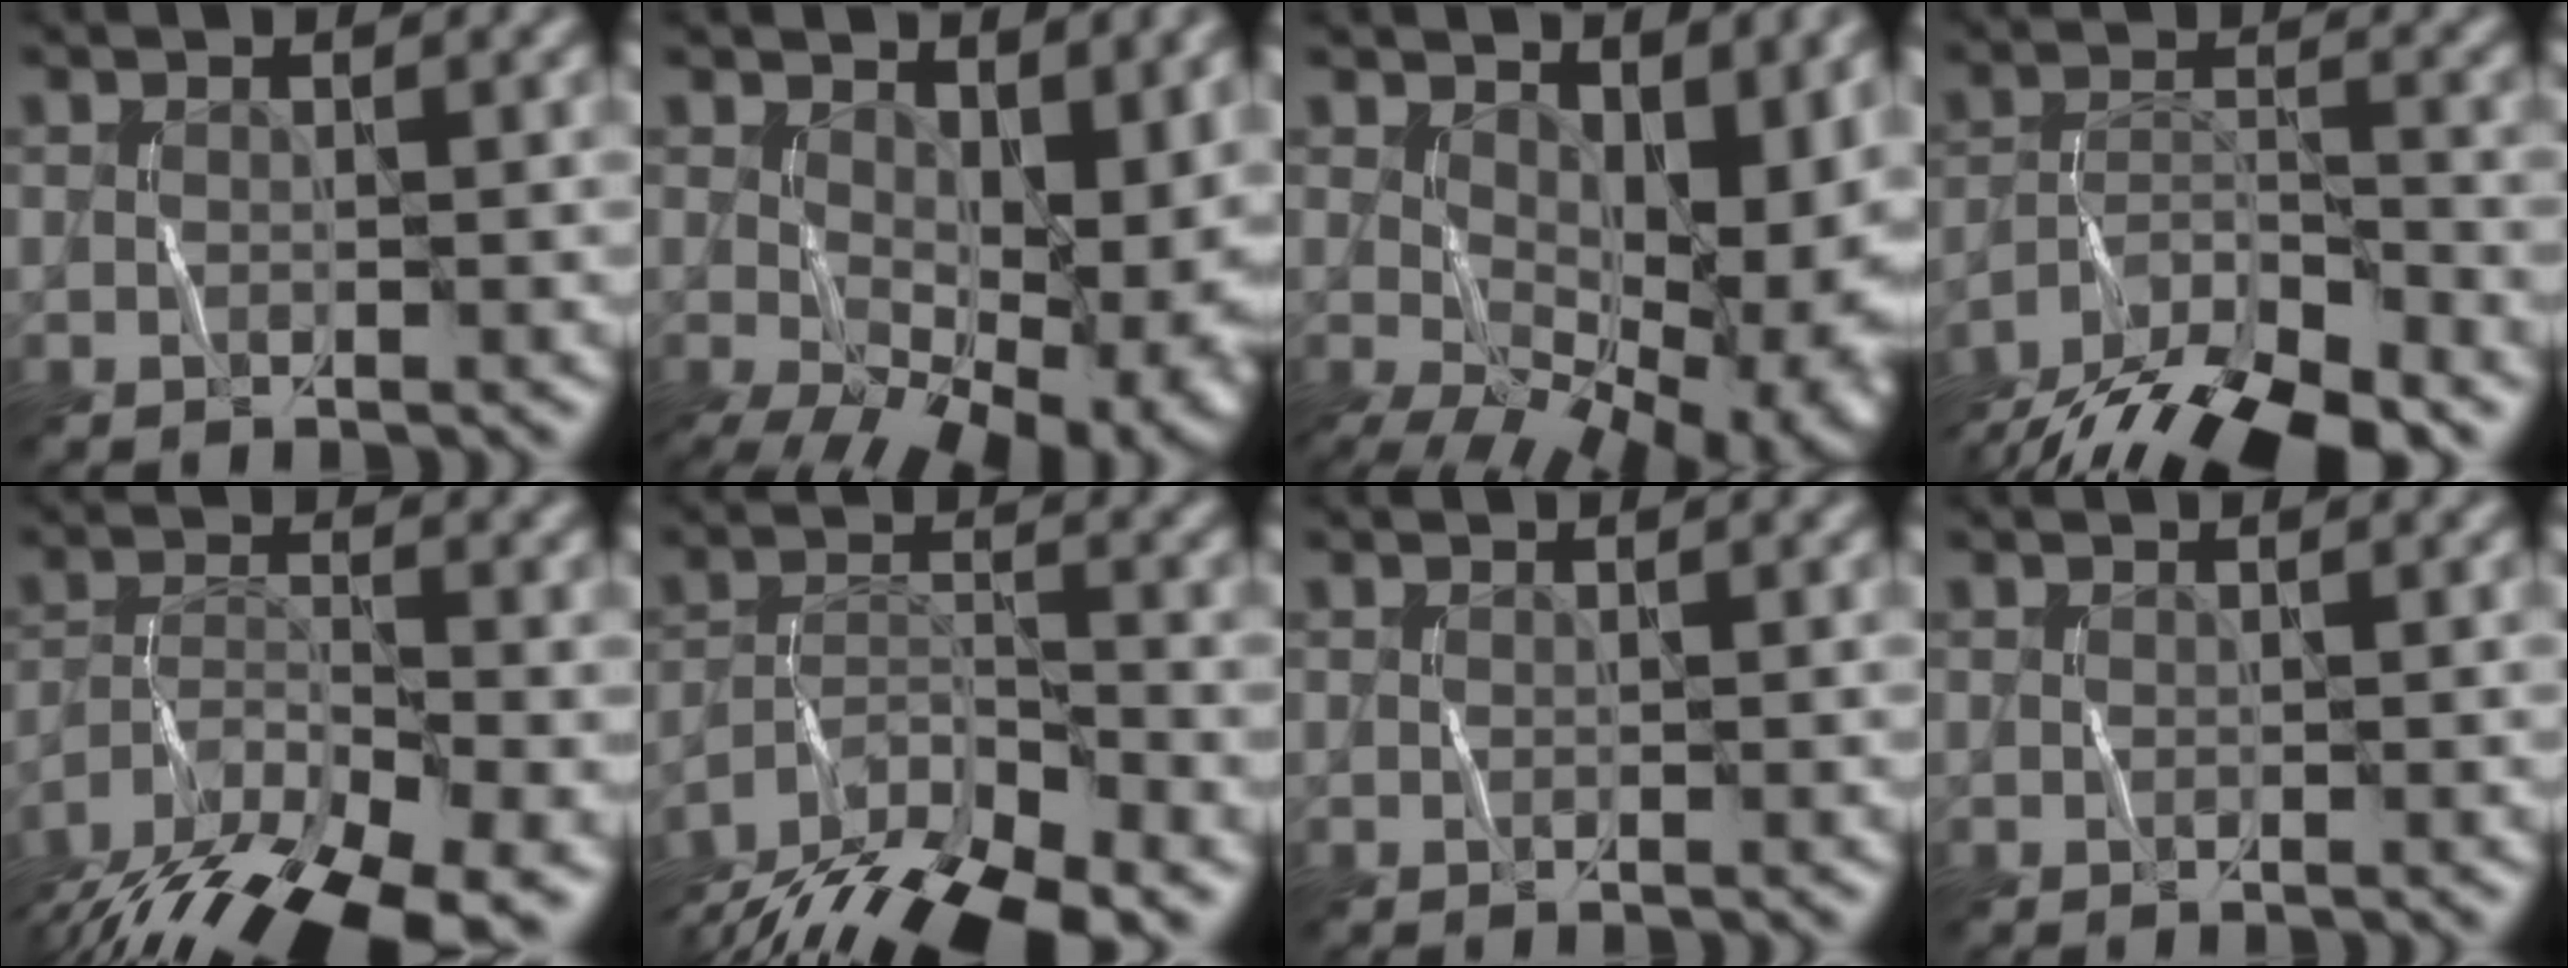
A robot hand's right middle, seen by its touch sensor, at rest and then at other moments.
{"total": 14.5, "force": [-0.5, 7.6, 12.4], "torque": [-0.181, -0.021, 0.021]}
{"total": 16.1, "force": [0.0, 8.5, 13.6], "torque": [-0.175, -0.023, 0.031]}
{"total": 12.5, "force": [-10.5, 3.3, 5.8], "torque": [-0.099, -0.020, -0.168]}
{"total": 13.8, "force": [-11.1, 4.3, 7.0], "torque": [-0.135, -0.032, -0.163]}
{"total": 12.3, "force": [-10.1, 3.5, 6.0], "torque": [-0.105, -0.018, -0.166]}
{"total": 0.0}
{"total": 0.0}